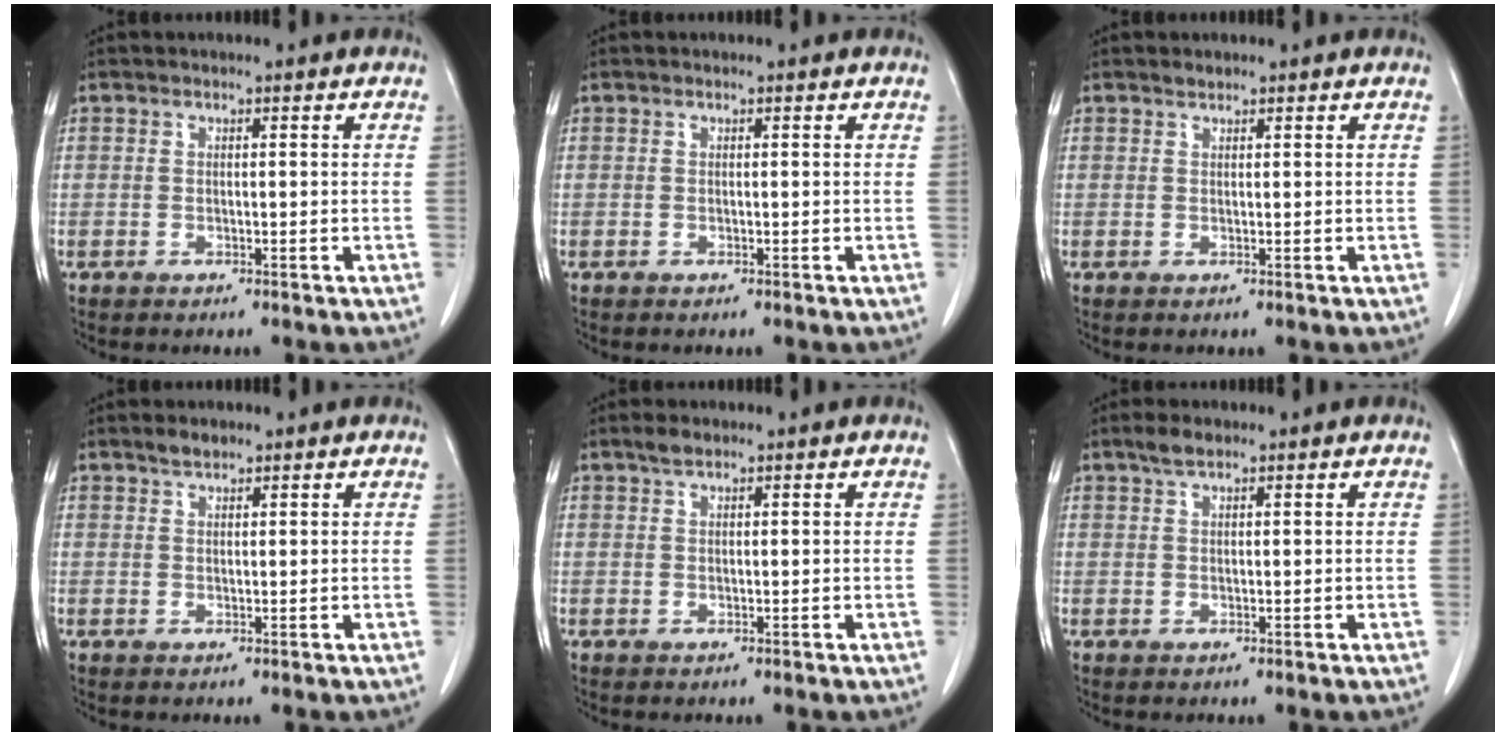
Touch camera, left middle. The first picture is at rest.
{"total": 0.0}
{"total": 0.6, "force": [0.6, 0.2, 0.0], "torque": [-0.005, -0.001, 0.011]}
{"total": 1.6, "force": [1.4, 0.6, 0.6], "torque": [-0.014, 0.002, 0.026]}
{"total": 1.5, "force": [1.2, 0.5, 0.8], "torque": [-0.018, 0.005, 0.024]}
{"total": 2.1, "force": [1.6, 0.6, 1.2], "torque": [-0.027, 0.006, 0.031]}